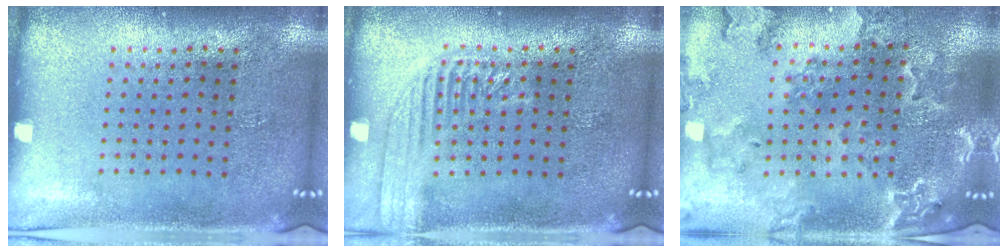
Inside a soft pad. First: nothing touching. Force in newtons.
{"total": 2.1, "press": 2.1, "slide": 0.3}
{"total": 1.8, "press": 1.8, "slide": 0.3}